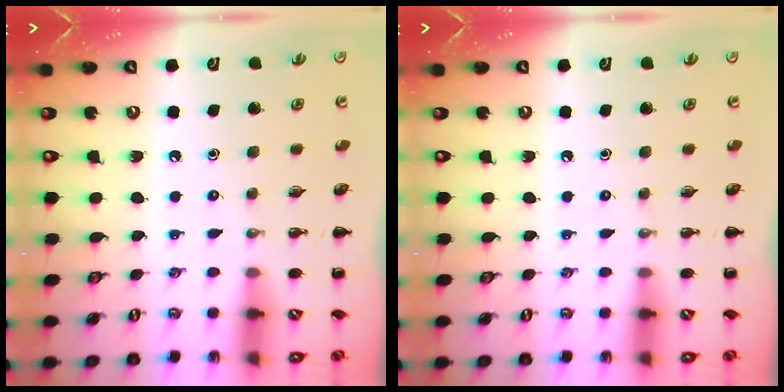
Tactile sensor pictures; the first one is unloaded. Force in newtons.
{"total": 0.0}